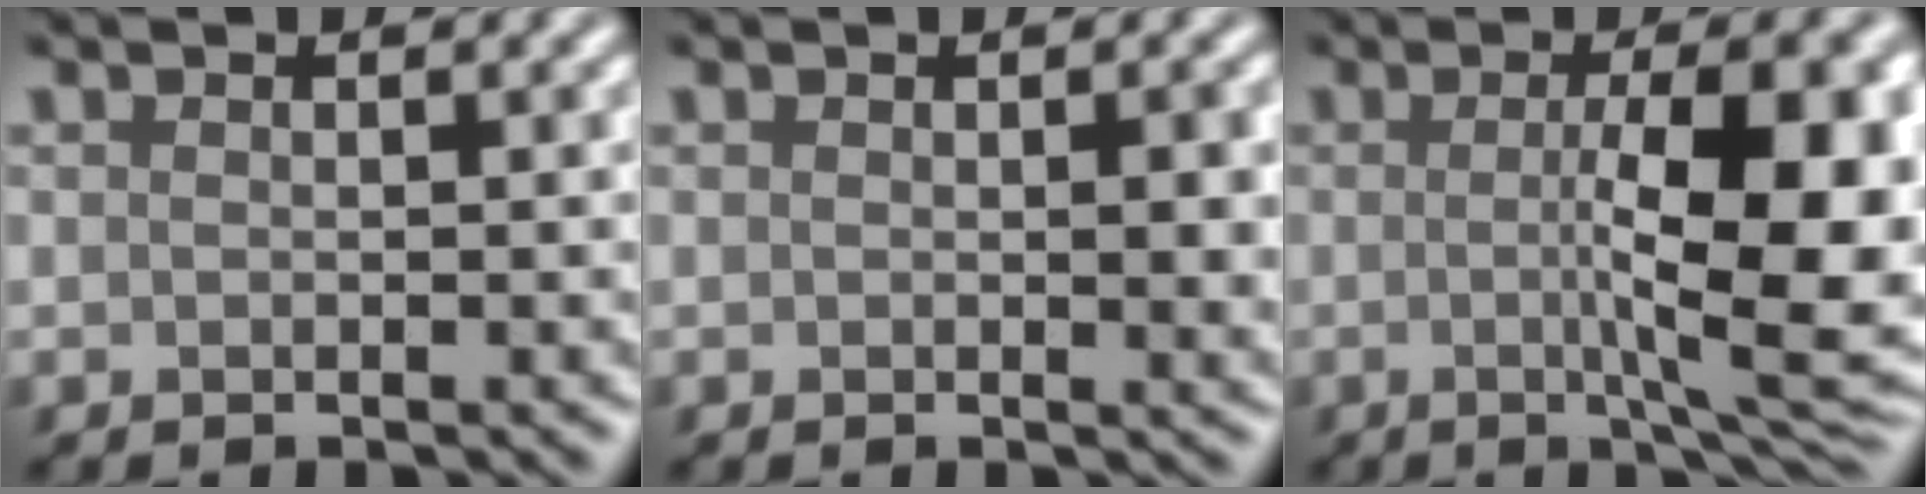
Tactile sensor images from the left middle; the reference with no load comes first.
{"total": 2.0, "force": [0.1, 0.4, 2.0], "torque": [-0.025, -0.003, 0.001]}
{"total": 11.5, "force": [0.0, 3.1, 11.0], "torque": [-0.140, -0.007, 0.002]}